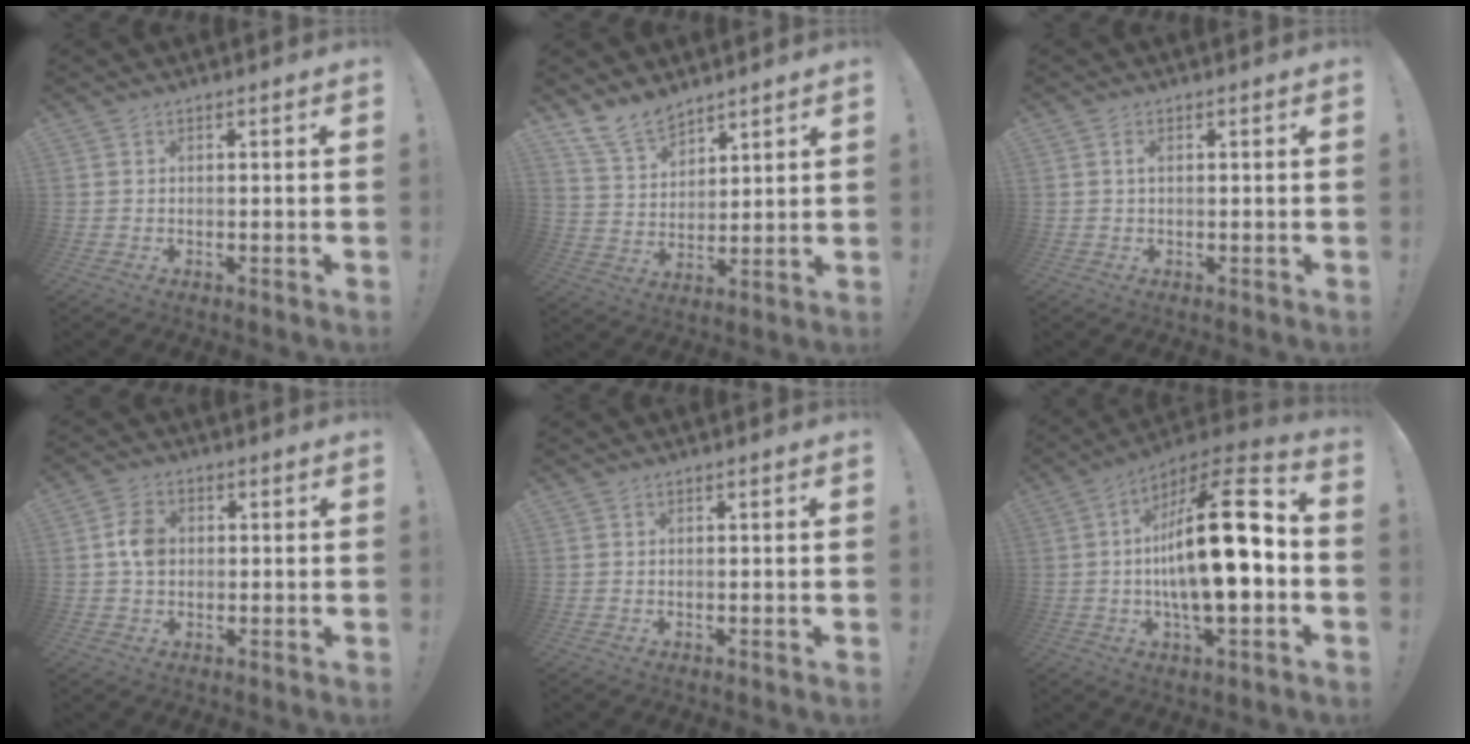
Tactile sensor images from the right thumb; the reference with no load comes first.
{"total": 10.6, "force": [9.0, 4.8, 3.0], "torque": [-0.061, -0.062, 0.176]}
{"total": 0.9, "force": [0.2, 0.4, 0.8], "torque": [-0.009, 0.000, 0.002]}
{"total": 5.9, "force": [0.2, 4.5, 3.8], "torque": [-0.045, 0.006, 0.004]}
{"total": 0.0}
{"total": 22.7, "force": [-1.2, 7.5, 21.4], "torque": [-0.344, 0.003, -0.028]}